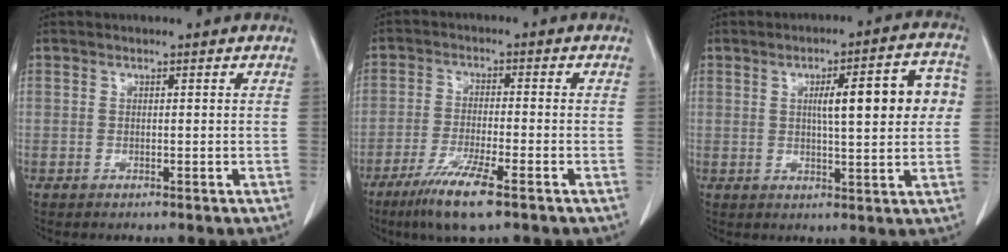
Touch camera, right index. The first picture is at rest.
{"total": 8.2, "force": [-5.1, 0.5, 6.3], "torque": [-0.123, -0.020, -0.091]}
{"total": 10.8, "force": [1.7, 2.0, 10.5], "torque": [-0.137, 0.027, 0.023]}